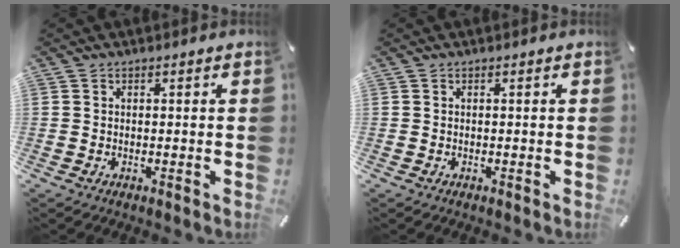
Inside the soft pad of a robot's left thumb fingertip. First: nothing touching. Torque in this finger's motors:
{"motor_torque": [-0.13, -0.11, 0.02, -0.02, 0.00]}